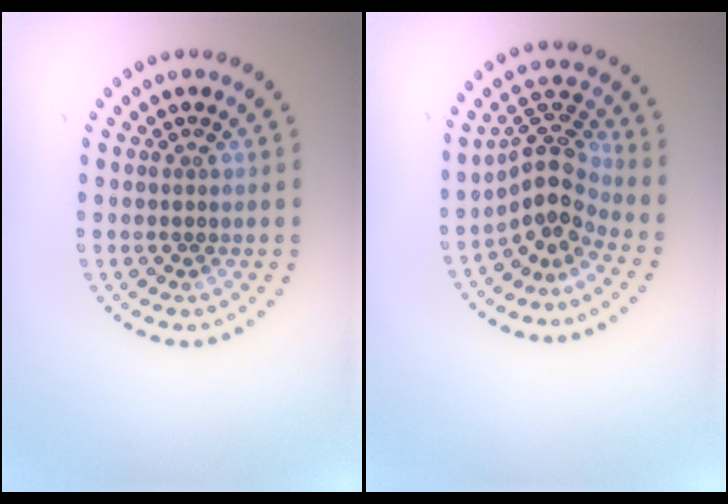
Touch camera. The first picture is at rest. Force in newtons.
{"total": 4.2, "press": 3.0, "slide": 3.0}